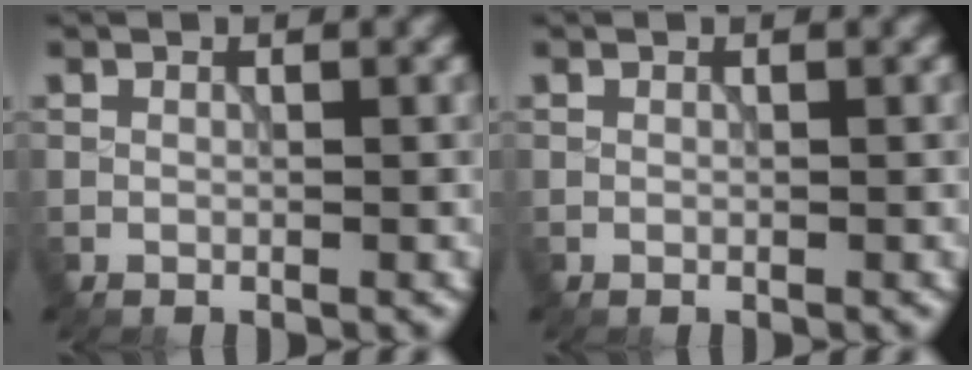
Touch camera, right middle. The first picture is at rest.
{"total": 0.0}